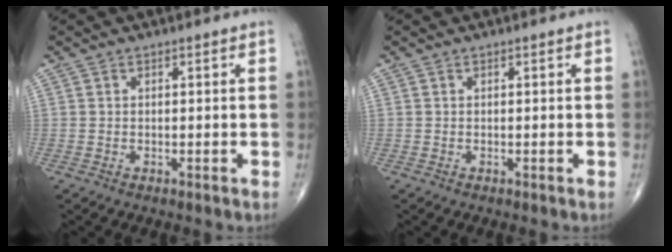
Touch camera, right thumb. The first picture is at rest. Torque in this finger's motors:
{"motor_torque": [0.00, 0.00, 0.00, 0.00, 0.00]}